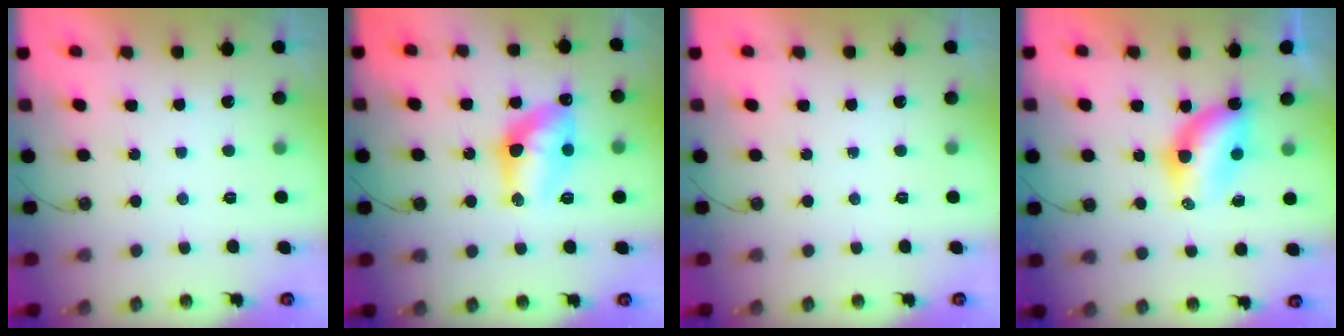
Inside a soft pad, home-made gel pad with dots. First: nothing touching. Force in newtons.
{"total": 12.1, "press": 12.1, "slide": 0.5}
{"total": 0.0}
{"total": 6.9, "press": 6.7, "slide": 1.5}